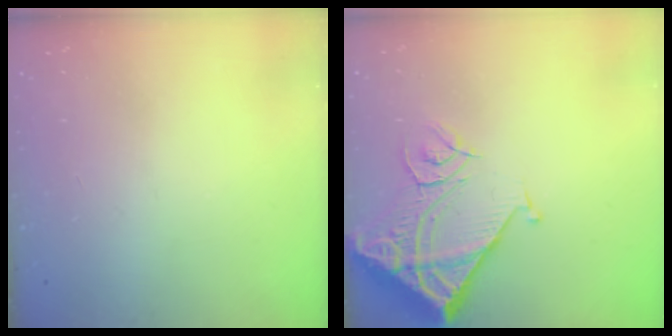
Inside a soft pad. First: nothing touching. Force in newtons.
{"total": 13.6, "press": 13.6, "slide": 1.6}